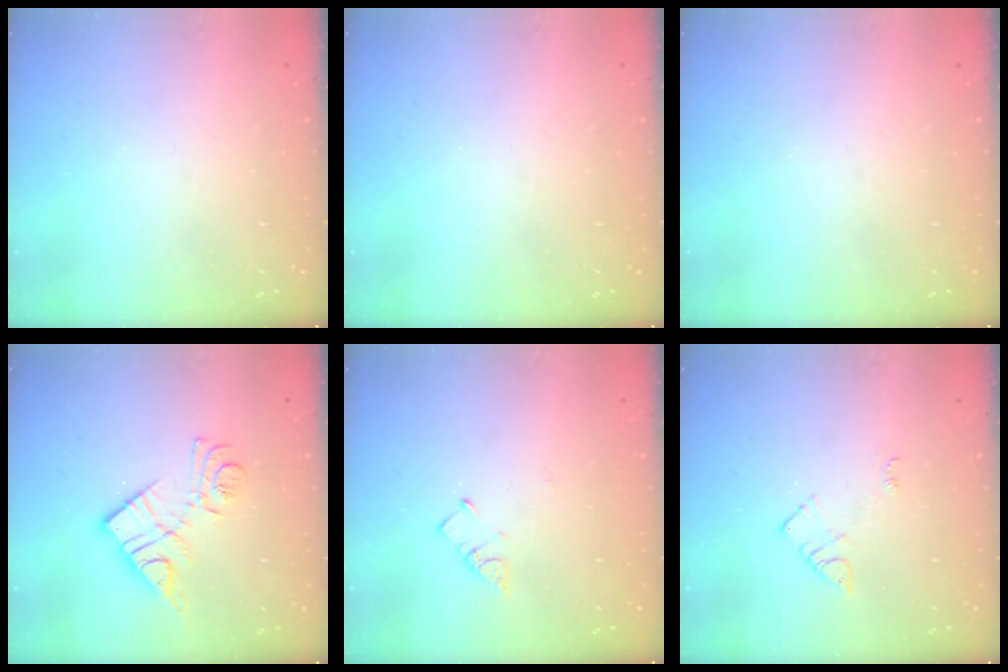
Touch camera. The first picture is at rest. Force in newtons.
{"total": 0.0}
{"total": 0.0}
{"total": 13.1, "press": 13.1, "slide": 0.9}
{"total": 3.0, "press": 3.0, "slide": 0.4}
{"total": 5.6, "press": 5.5, "slide": 0.7}